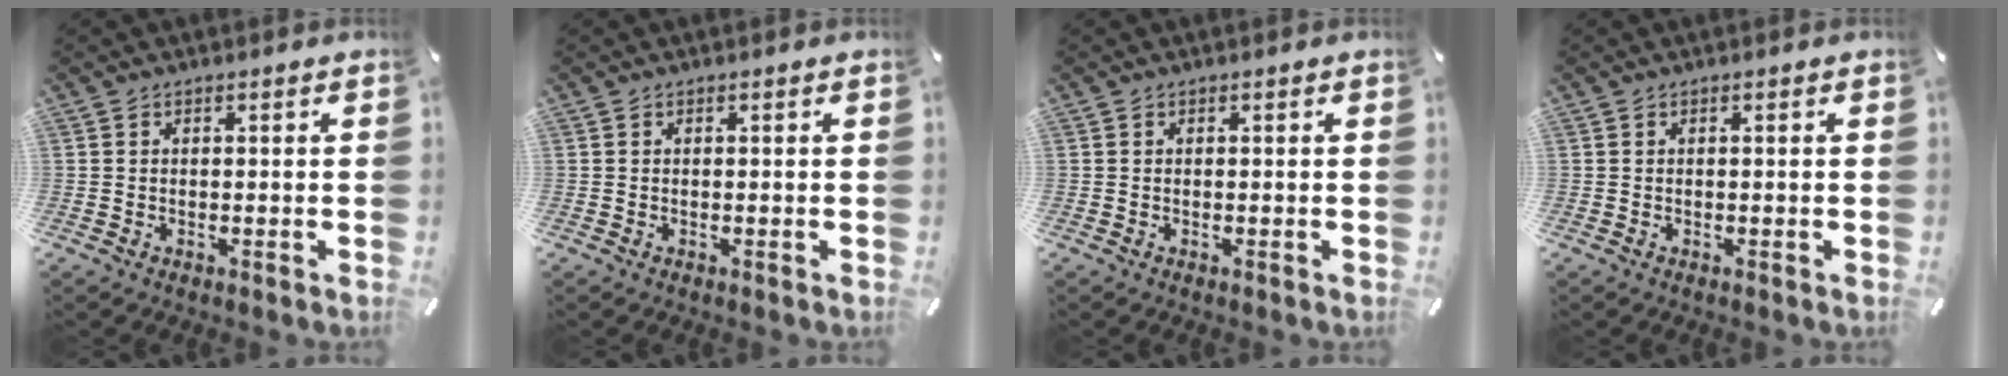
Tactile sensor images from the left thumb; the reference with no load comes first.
{"total": 0.0}
{"total": 0.0}
{"total": 0.0}